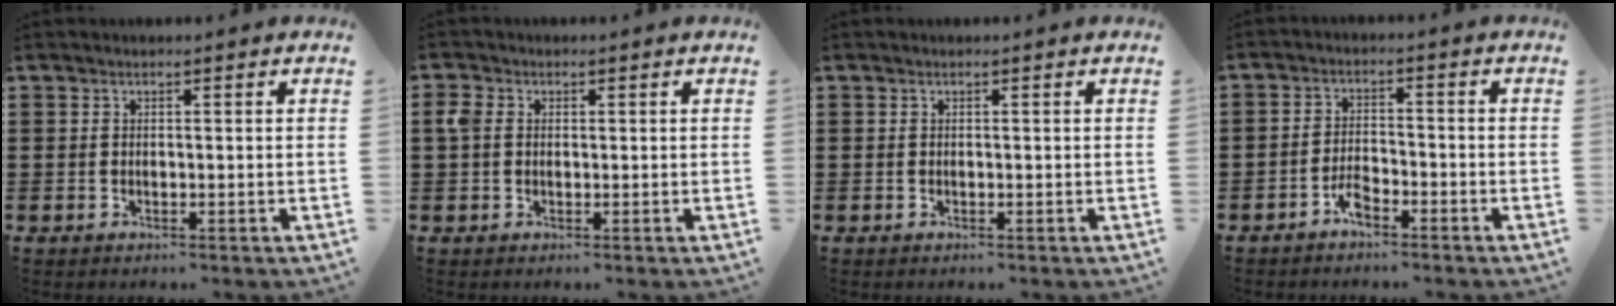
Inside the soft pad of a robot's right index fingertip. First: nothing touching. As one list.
[{"total": 2.2, "force": [0.3, 1.7, 1.3], "torque": [-0.038, 0.005, 0.001]}, {"total": 0.0}, {"total": 3.0, "force": [-2.5, 0.9, 1.5], "torque": [-0.038, 0.002, -0.050]}]